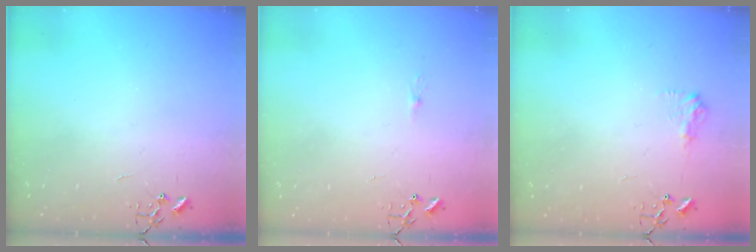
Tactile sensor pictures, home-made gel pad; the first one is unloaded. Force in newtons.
{"total": 3.6, "press": 3.6, "slide": 0.5}
{"total": 7.9, "press": 7.9, "slide": 0.3}